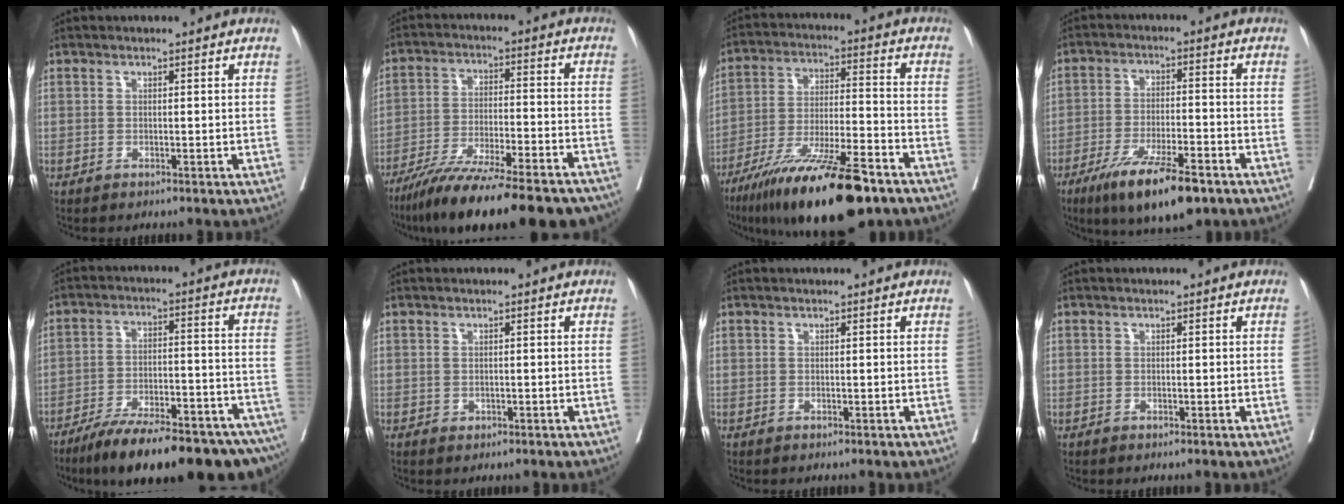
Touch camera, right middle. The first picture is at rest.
{"total": 24.1, "force": [-20.0, 3.2, 13.1], "torque": [-0.150, -0.022, -0.294]}
{"total": 20.1, "force": [-13.7, 3.2, 14.3], "torque": [-0.225, -0.033, -0.237]}
{"total": 12.2, "force": [-7.9, 2.6, 9.0], "torque": [-0.153, -0.021, -0.127]}
{"total": 23.2, "force": [-17.7, 4.3, 14.4], "torque": [-0.155, 0.003, -0.257]}
{"total": 0.7, "force": [-0.2, 0.6, 0.3], "torque": [-0.004, 0.003, 0.001]}
{"total": 0.0}
{"total": 0.0}